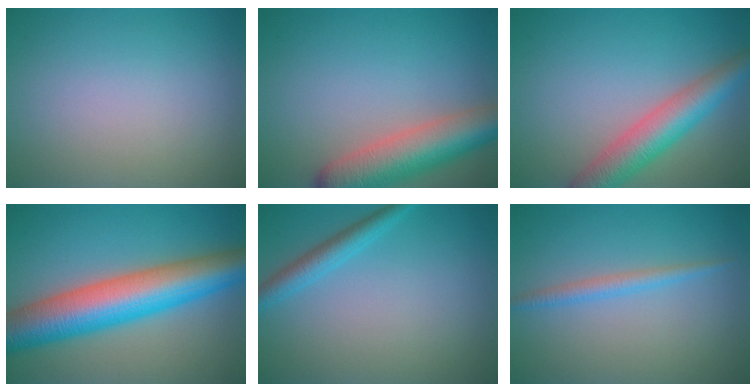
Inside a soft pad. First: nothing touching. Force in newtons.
{"total": 7.2, "press": 7.2, "slide": 0.4}
{"total": 5.7, "press": 5.7, "slide": 0.2}
{"total": 11.0, "press": 11.0, "slide": 0.2}
{"total": 2.4, "press": 2.4, "slide": 0.1}
{"total": 1.7, "press": 1.7, "slide": 0.1}